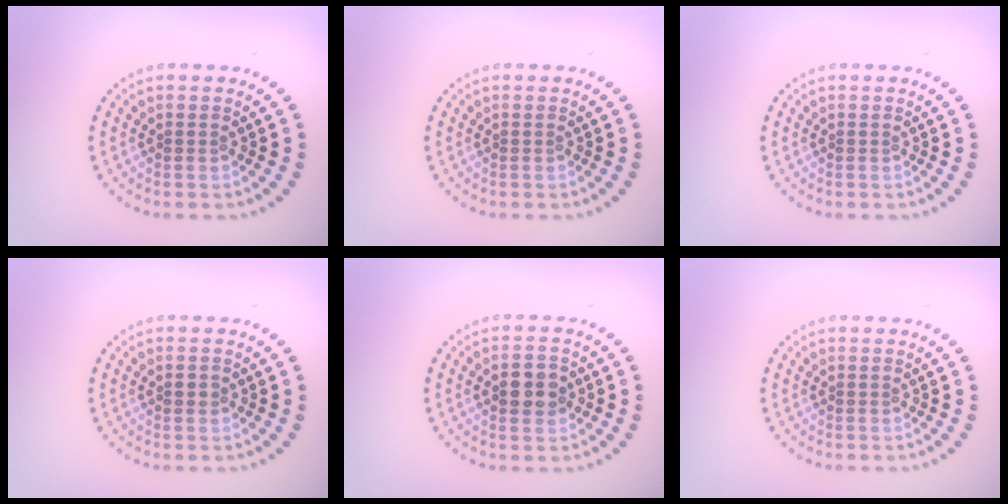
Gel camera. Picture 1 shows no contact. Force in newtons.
{"total": 0.0}
{"total": 0.0}
{"total": 1.0, "press": 1.0, "slide": 0.1}
{"total": 3.2, "press": 3.1, "slide": 0.1}
{"total": 0.0}